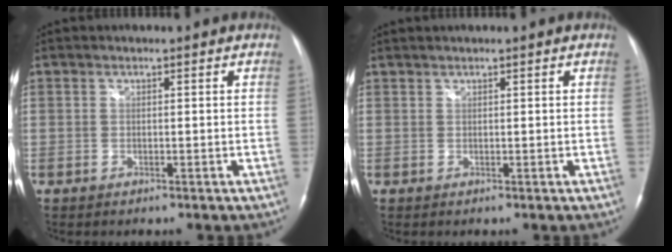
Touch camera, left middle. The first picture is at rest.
{"total": 0.8, "force": [0.7, -0.1, 0.3], "torque": [-0.008, 0.008, 0.020]}